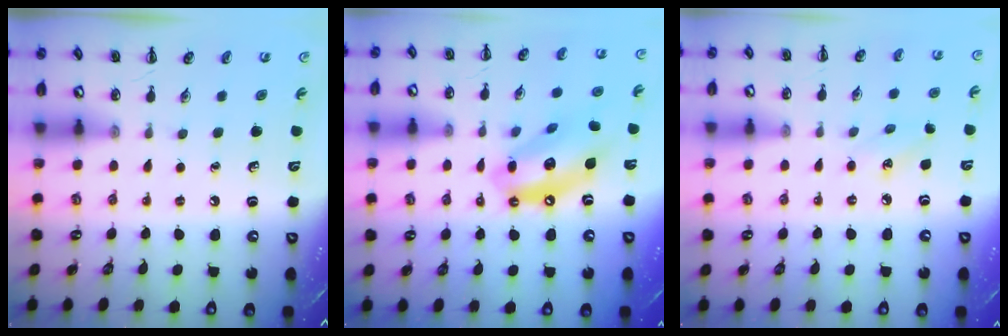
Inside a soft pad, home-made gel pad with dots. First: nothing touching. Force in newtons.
{"total": 14.5, "press": 14.1, "slide": 3.7}
{"total": 4.5, "press": 4.3, "slide": 1.2}